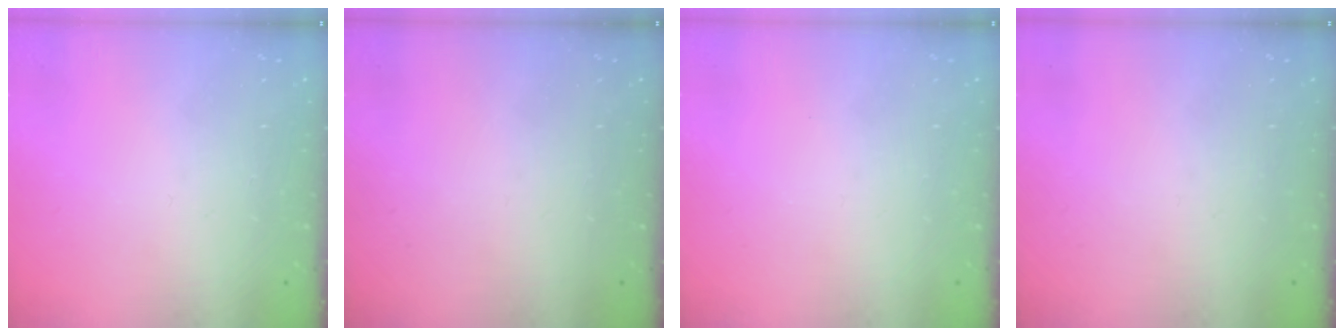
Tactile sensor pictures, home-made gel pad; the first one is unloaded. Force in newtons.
{"total": 0.0}
{"total": 0.0}
{"total": 0.0}